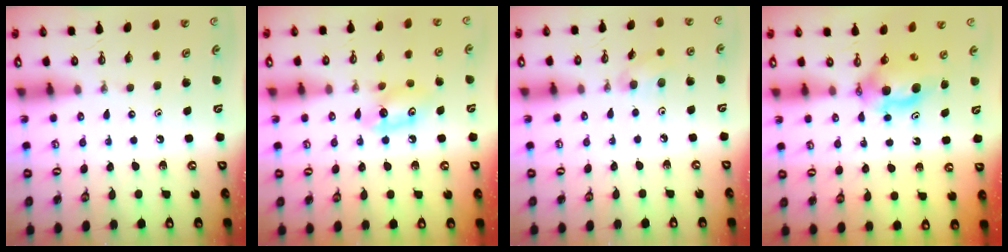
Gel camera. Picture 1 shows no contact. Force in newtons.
{"total": 6.4, "press": 6.3, "slide": 1.2}
{"total": 5.5, "press": 5.0, "slide": 2.3}
{"total": 5.9, "press": 5.8, "slide": 1.1}